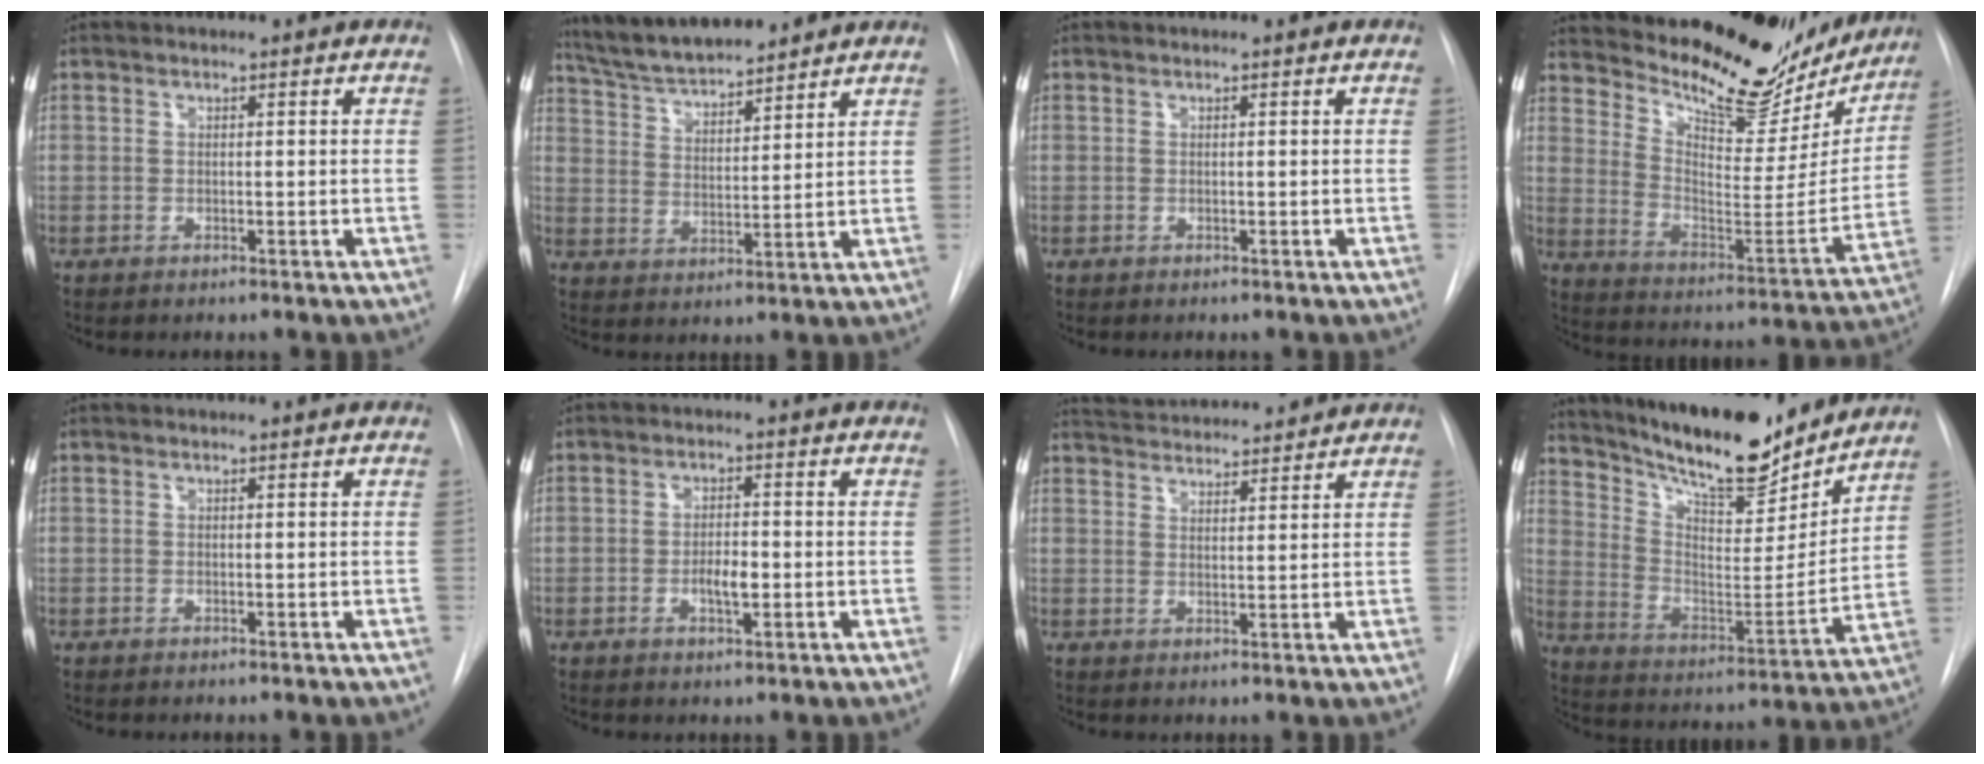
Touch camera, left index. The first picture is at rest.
{"total": 11.4, "force": [10.5, 1.7, 4.1], "torque": [-0.075, 0.019, 0.191]}
{"total": 0.0}
{"total": 23.1, "force": [20.0, 7.8, 8.4], "torque": [-0.131, -0.040, 0.273]}
{"total": 0.0}
{"total": 3.4, "force": [-0.8, 1.2, 3.1], "torque": [-0.053, 0.002, -0.013]}
{"total": 11.3, "force": [10.8, 1.6, 2.9], "torque": [-0.049, 0.022, 0.159]}
{"total": 20.9, "force": [18.2, 4.7, 9.0], "torque": [-0.161, -0.016, 0.289]}